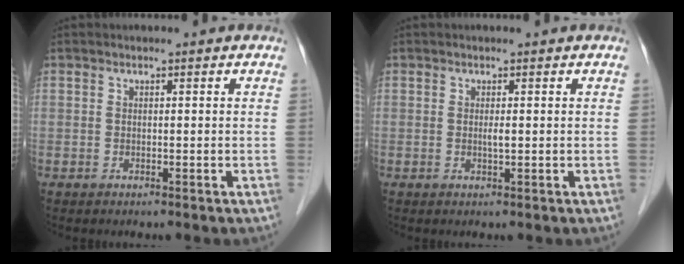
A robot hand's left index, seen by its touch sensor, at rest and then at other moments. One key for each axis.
{"total": 1.0, "fx": 0.1, "fy": 0.3, "fz": 1.0, "tx": -0.015, "ty": -0.002, "tz": 0.002}